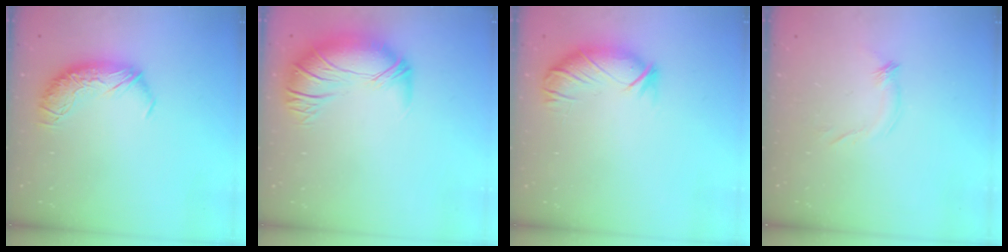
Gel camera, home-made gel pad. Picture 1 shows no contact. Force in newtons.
{"total": 2.8, "press": 0.2, "slide": 2.8}
{"total": 2.7, "press": 2.6, "slide": 0.9}
{"total": 5.3, "press": 5.1, "slide": 1.3}